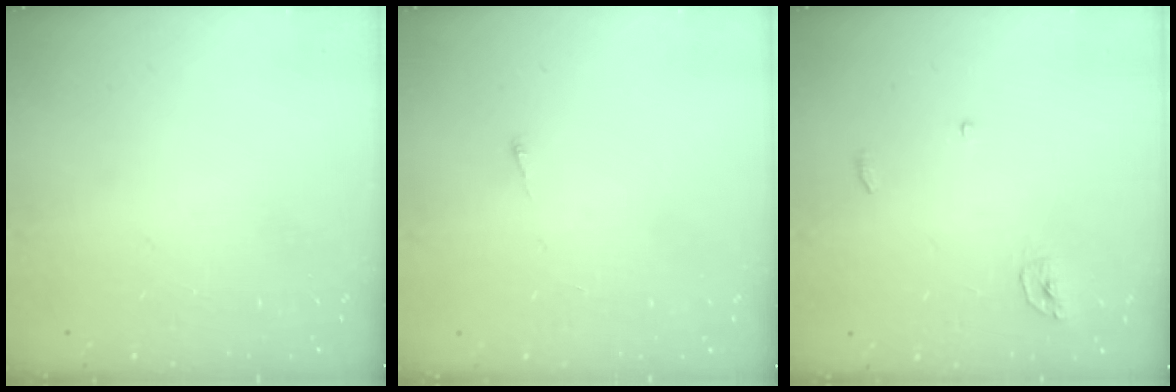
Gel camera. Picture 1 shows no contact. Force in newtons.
{"total": 2.6, "press": 2.5, "slide": 0.3}
{"total": 3.7, "press": 3.6, "slide": 0.3}